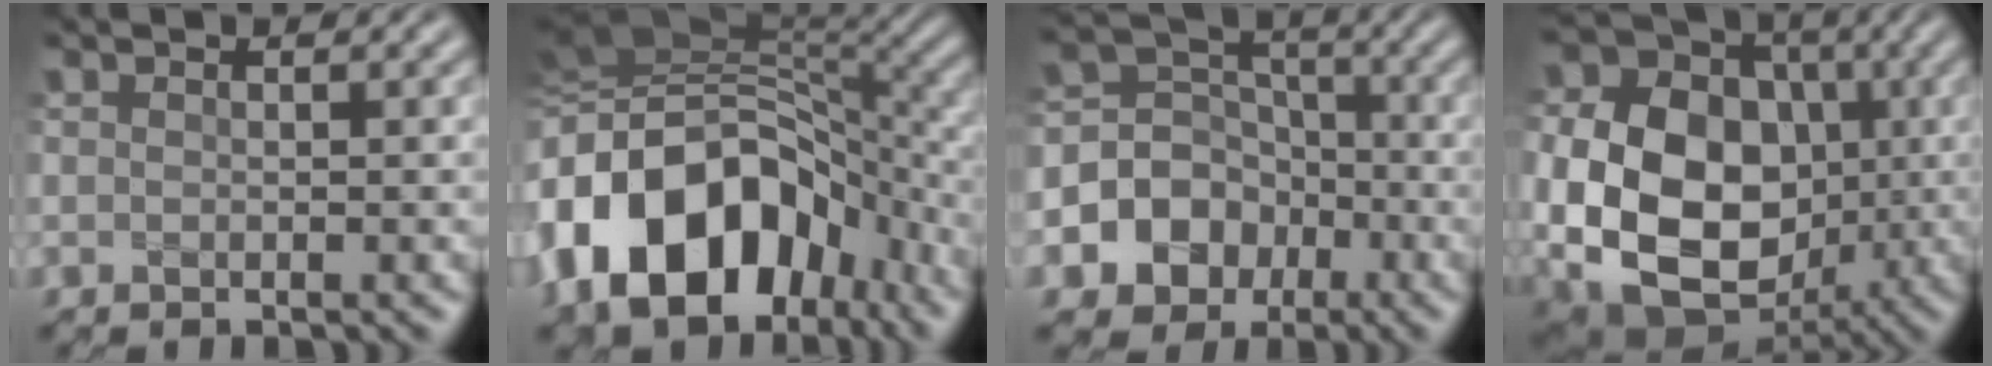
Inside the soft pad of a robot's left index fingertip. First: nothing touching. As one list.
[{"total": 17.0, "force": [-5.2, 12.0, 10.9], "torque": [-0.214, -0.017, -0.089]}, {"total": 8.4, "force": [-3.1, 7.5, 2.4], "torque": [-0.038, 0.010, -0.081]}, {"total": 16.1, "force": [-1.5, 12.9, 9.6], "torque": [-0.193, -0.009, -0.032]}]